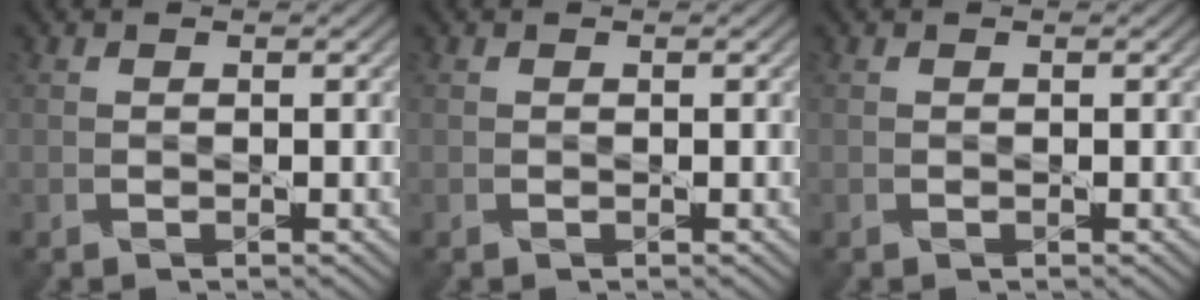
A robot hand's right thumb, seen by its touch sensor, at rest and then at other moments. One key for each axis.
{"total": 0.0}
{"total": 0.0}